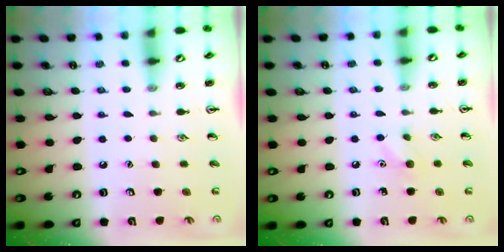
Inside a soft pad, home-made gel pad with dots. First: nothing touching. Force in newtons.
{"total": 5.4, "press": 5.1, "slide": 1.7}